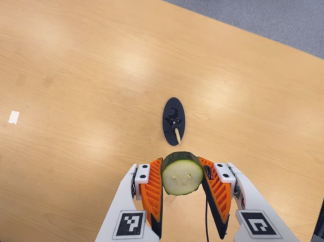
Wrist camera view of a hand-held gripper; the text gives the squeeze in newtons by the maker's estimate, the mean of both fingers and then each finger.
{"total": 11.4, "left": 10.8, "right": 11.9}